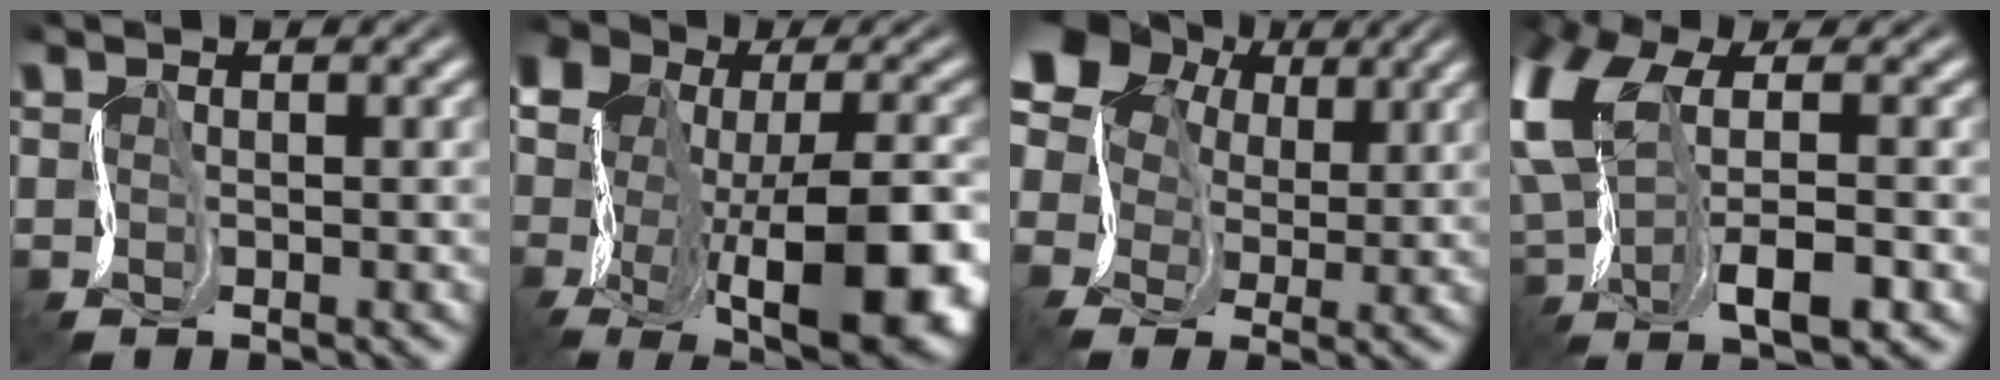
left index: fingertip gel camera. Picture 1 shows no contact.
{"total": 17.3, "force": [-3.3, 9.5, 14.1], "torque": [-0.216, -0.026, -0.031]}
{"total": 9.0, "force": [3.1, 6.9, 4.8], "torque": [-0.122, 0.027, 0.043]}
{"total": 8.7, "force": [0.4, 3.9, 7.7], "torque": [-0.178, 0.007, -0.003]}